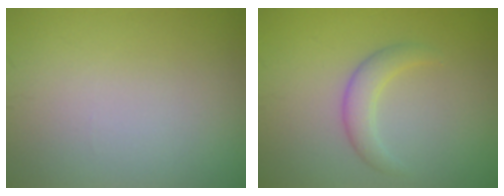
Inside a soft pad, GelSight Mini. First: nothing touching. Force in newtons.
{"total": 2.2, "press": 2.2, "slide": 0.2}